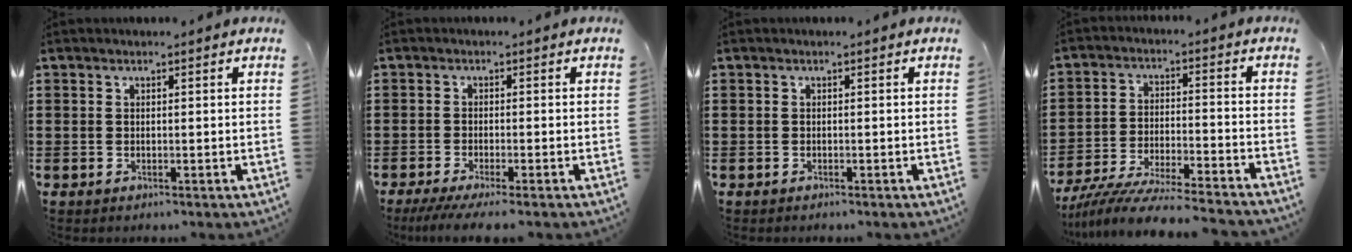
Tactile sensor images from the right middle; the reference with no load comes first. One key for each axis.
{"total": 2.7, "fx": -2.1, "fy": -0.1, "fz": 1.7, "tx": -0.042, "ty": -0.009, "tz": -0.043}
{"total": 0.0}
{"total": 7.9, "fx": -7.5, "fy": -0.2, "fz": 2.4, "tx": -0.053, "ty": -0.006, "tz": -0.148}